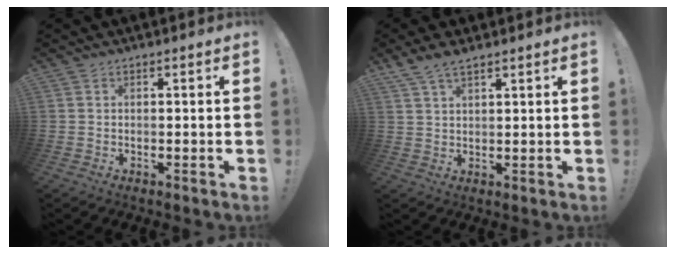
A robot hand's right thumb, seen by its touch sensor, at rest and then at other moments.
{"total": 4.8, "force": [3.9, 1.3, 2.5], "torque": [-0.048, -0.016, 0.073]}